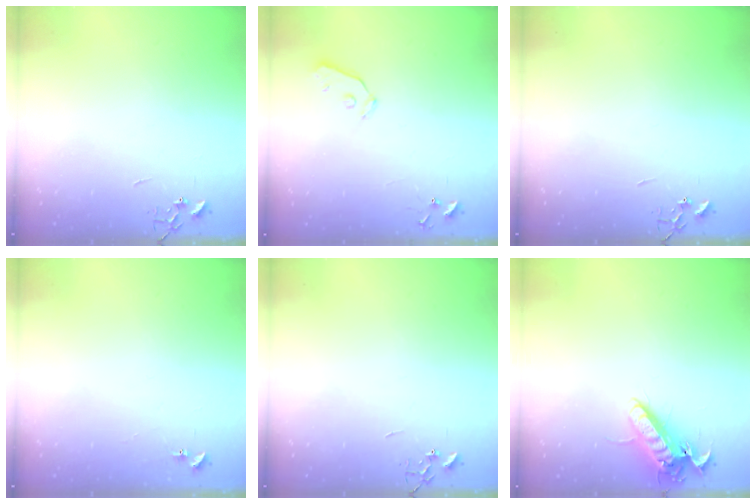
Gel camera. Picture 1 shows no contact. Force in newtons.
{"total": 5.7, "press": 5.7, "slide": 0.4}
{"total": 0.0}
{"total": 5.4, "press": 5.4, "slide": 0.6}
{"total": 0.0}
{"total": 12.8, "press": 12.7, "slide": 1.8}